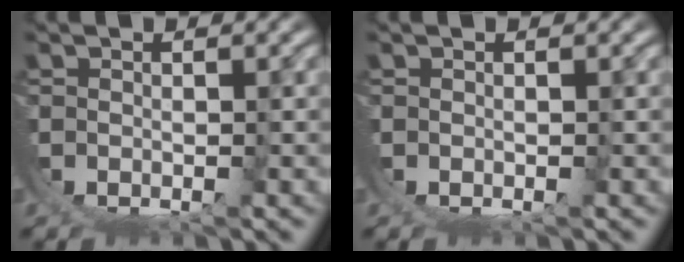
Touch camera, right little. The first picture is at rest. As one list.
[{"total": 0.0}]